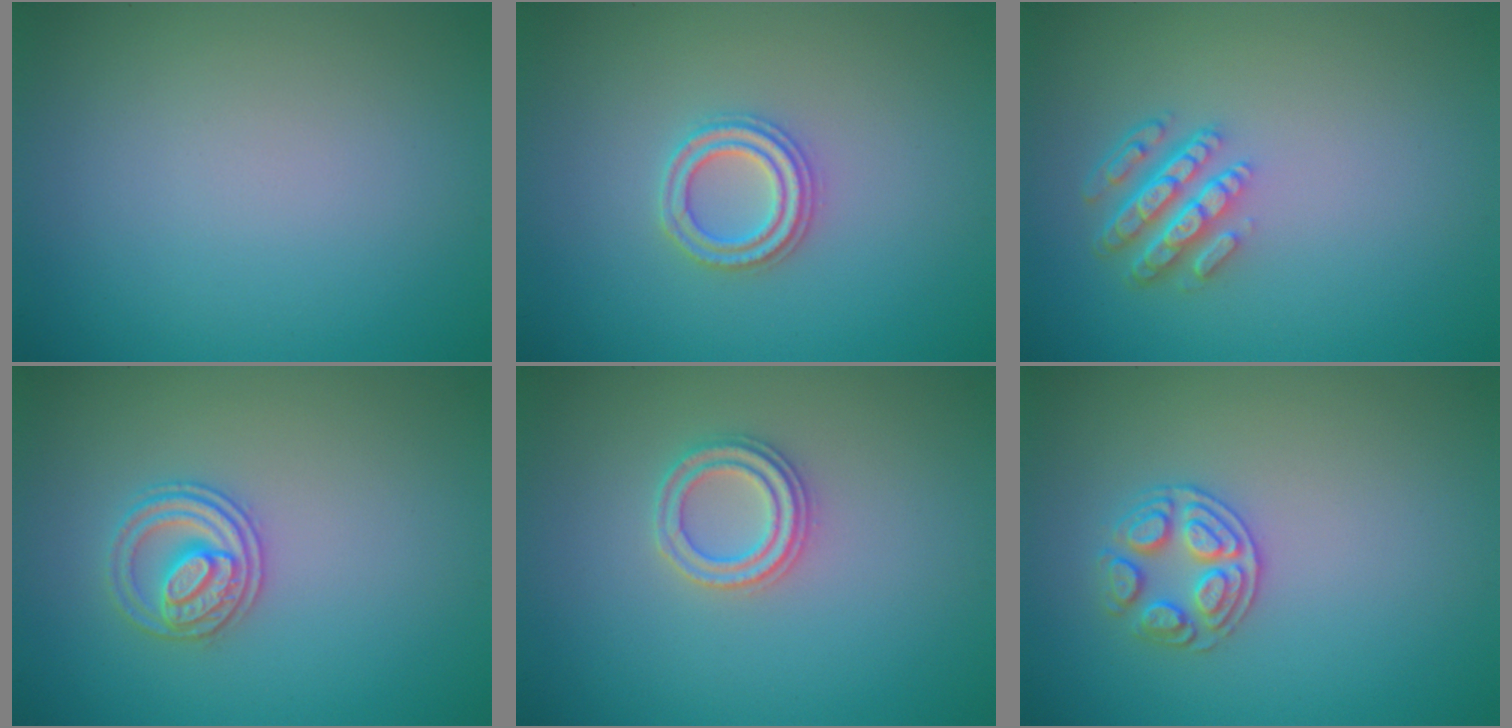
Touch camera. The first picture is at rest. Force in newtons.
{"total": 2.4, "press": 2.3, "slide": 0.5}
{"total": 4.3, "press": 3.2, "slide": 3.0}
{"total": 2.6, "press": 2.5, "slide": 0.7}
{"total": 2.3, "press": 2.3, "slide": 0.3}
{"total": 2.5, "press": 2.4, "slide": 0.6}